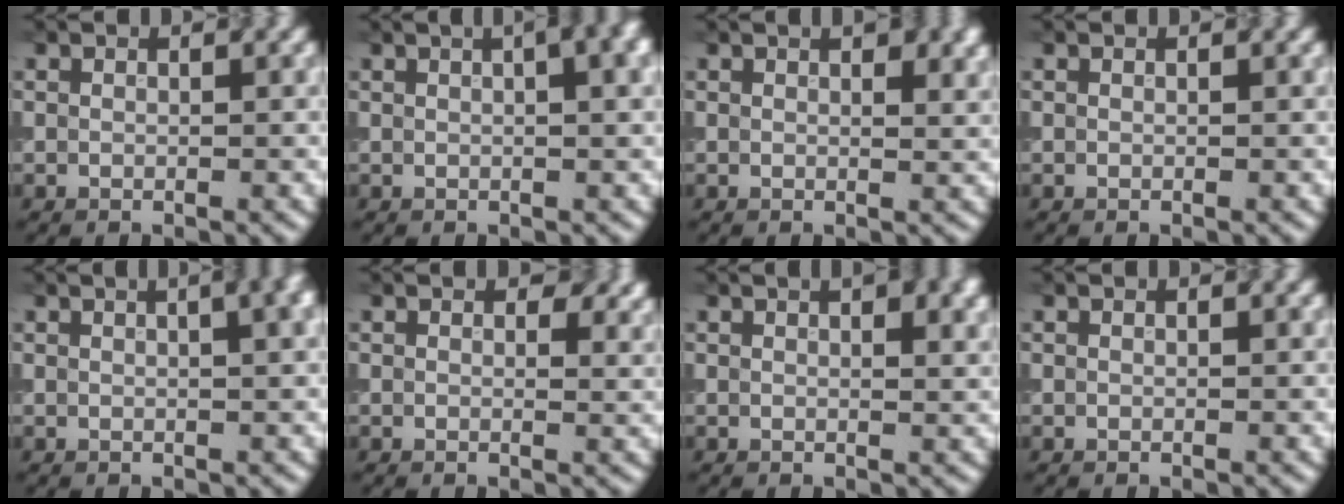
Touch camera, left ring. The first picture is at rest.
{"total": 11.3, "force": [4.6, 5.6, 8.6], "torque": [-0.037, 0.056, 0.022]}
{"total": 3.7, "force": [1.9, 1.7, 2.8], "torque": [-0.015, 0.009, 0.018]}
{"total": 0.0}
{"total": 9.1, "force": [3.6, 4.6, 6.9], "torque": [-0.015, 0.057, 0.007]}
{"total": 2.3, "force": [1.1, 1.3, 1.5], "torque": [-0.015, -0.005, 0.016]}
{"total": 5.3, "force": [2.5, 2.3, 4.1], "torque": [-0.018, 0.020, 0.011]}
{"total": 0.0}